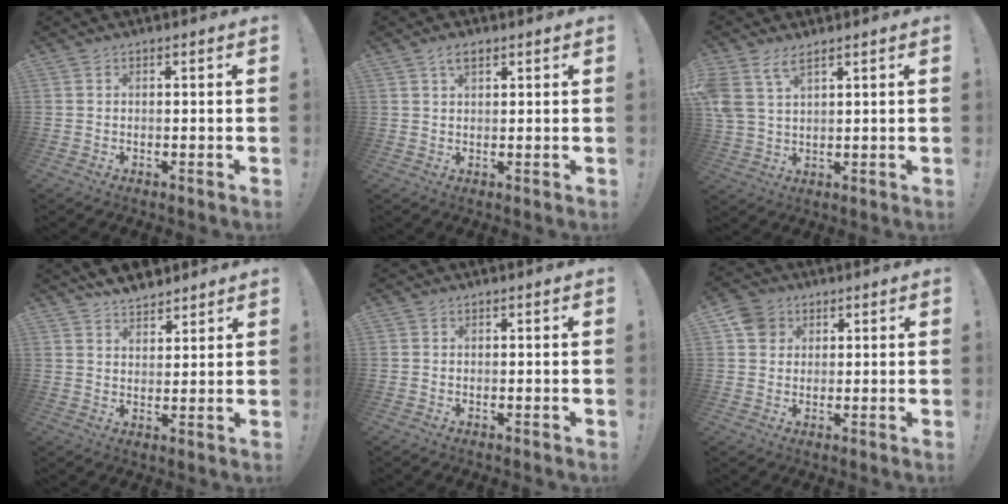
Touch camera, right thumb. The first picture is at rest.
{"total": 3.3, "force": [1.8, 1.7, 2.3], "torque": [-0.038, -0.001, 0.030]}
{"total": 6.9, "force": [4.4, 3.2, 4.3], "torque": [-0.086, -0.009, 0.090]}
{"total": 5.3, "force": [4.6, 2.2, 1.4], "torque": [-0.030, -0.025, 0.087]}
{"total": 0.0}
{"total": 6.3, "force": [2.7, 5.4, 1.8], "torque": [-0.023, -0.009, 0.054]}